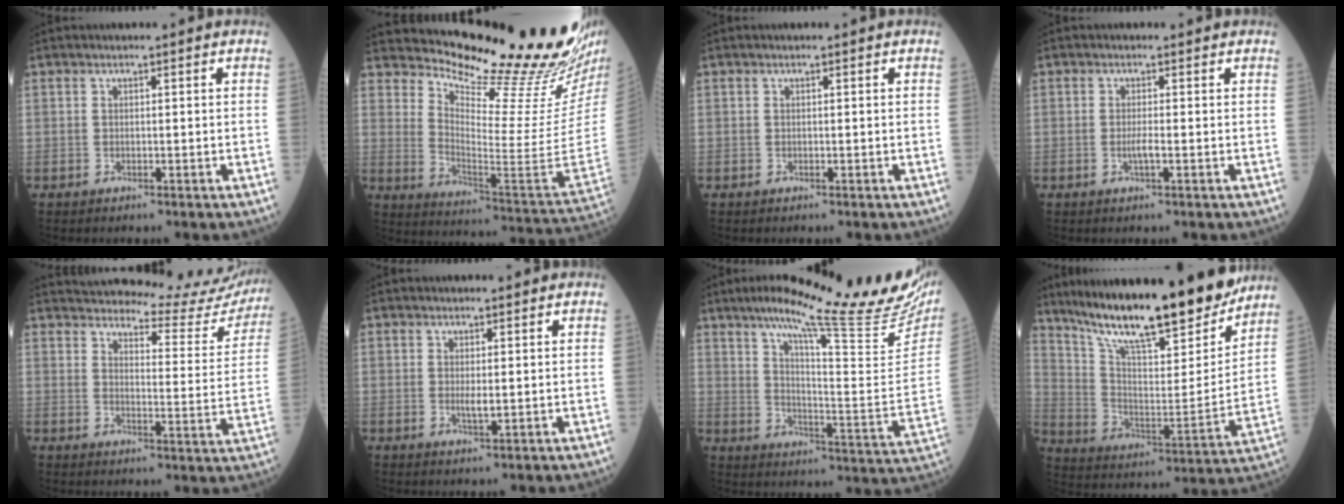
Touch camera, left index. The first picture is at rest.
{"total": 23.1, "force": [21.3, -0.7, 8.9], "torque": [-0.159, -0.140, 0.288]}
{"total": 0.0}
{"total": 1.3, "force": [-0.4, 0.0, 1.3], "torque": [-0.027, -0.004, -0.008]}
{"total": 22.0, "force": [21.4, 2.4, 4.8], "torque": [-0.060, -0.092, 0.242]}
{"total": 1.6, "force": [0.3, 0.5, 1.5], "torque": [-0.032, -0.008, 0.006]}
{"total": 25.9, "force": [20.7, 1.7, 15.4], "torque": [-0.224, -0.047, 0.268]}
{"total": 23.6, "force": [19.8, 3.5, 12.4], "torque": [-0.212, -0.028, 0.308]}